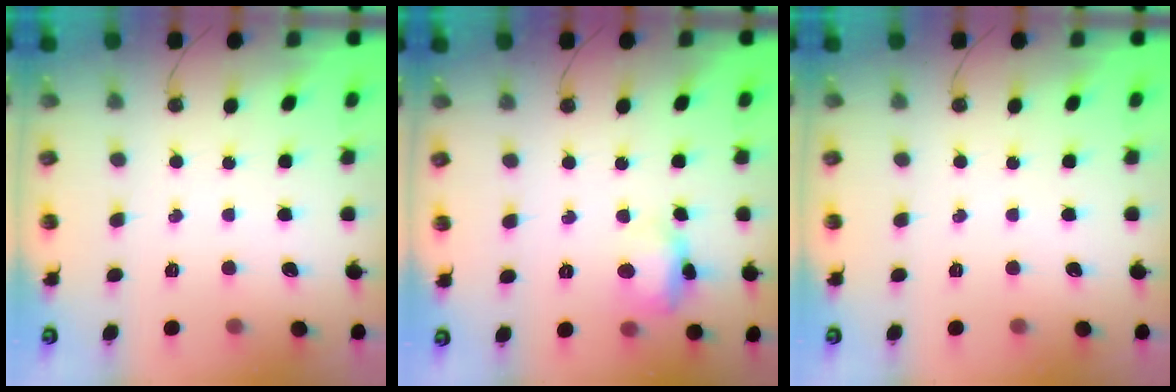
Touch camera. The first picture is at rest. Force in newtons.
{"total": 10.9, "press": 10.9, "slide": 0.9}
{"total": 0.0}